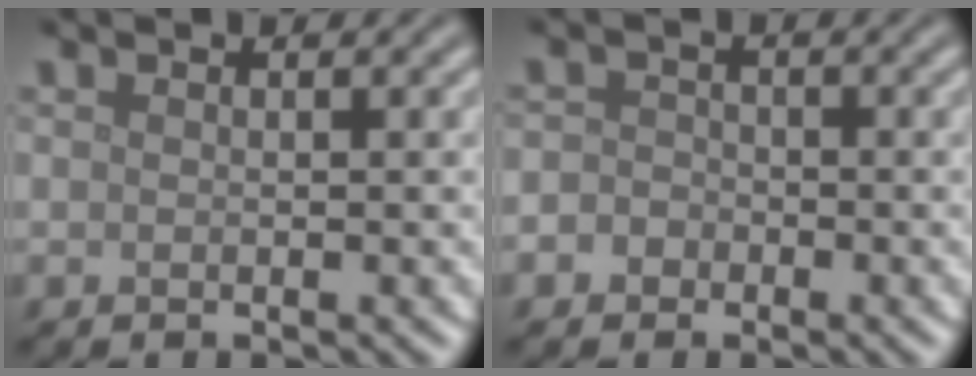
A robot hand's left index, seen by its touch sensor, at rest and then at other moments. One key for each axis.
{"total": 1.9, "fx": -0.7, "fy": 1.7, "fz": 0.5, "tx": 0.015, "ty": 0.008, "tz": -0.022}